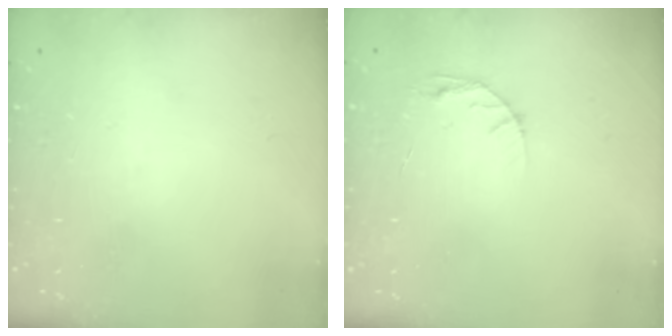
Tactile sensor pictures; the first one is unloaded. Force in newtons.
{"total": 5.3, "press": 5.3, "slide": 0.6}